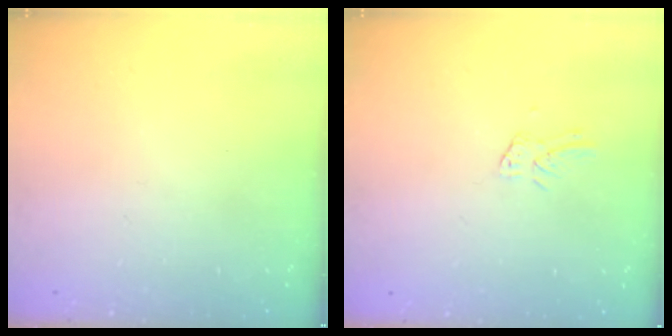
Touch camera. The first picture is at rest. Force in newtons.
{"total": 3.8, "press": 3.7, "slide": 0.3}